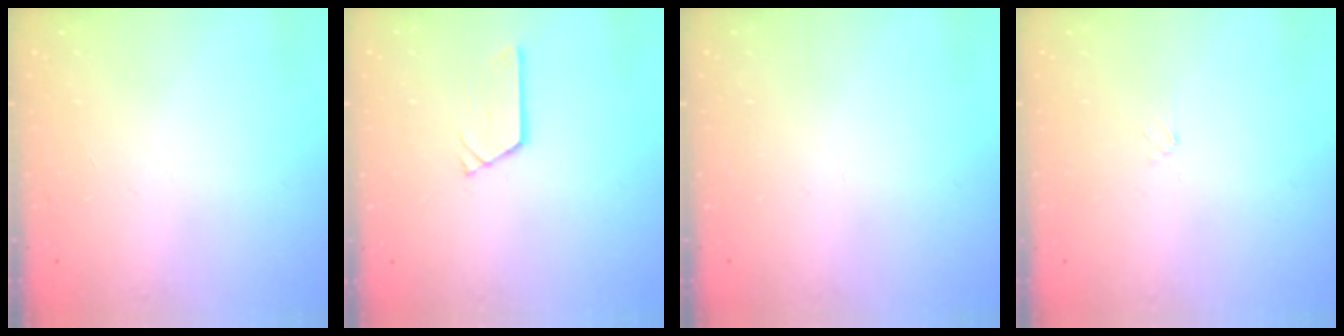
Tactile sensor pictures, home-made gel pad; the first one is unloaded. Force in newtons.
{"total": 2.4, "press": 2.4, "slide": 0.1}
{"total": 0.0}
{"total": 0.9, "press": 0.9, "slide": 0.2}